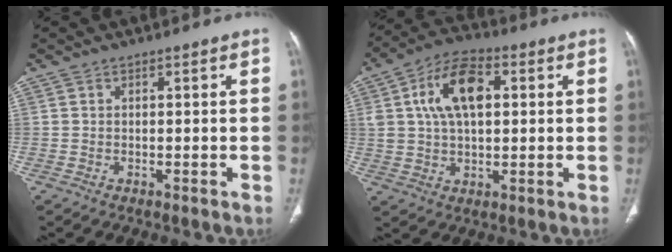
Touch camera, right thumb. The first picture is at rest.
{"total": 12.7, "force": [3.1, 7.3, 10.0], "torque": [-0.171, 0.012, 0.050]}